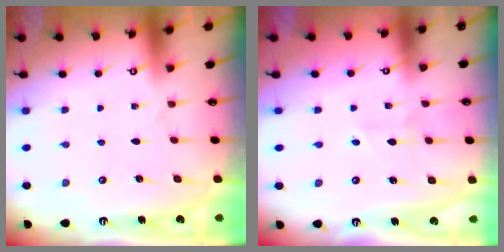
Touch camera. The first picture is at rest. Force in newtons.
{"total": 1.6, "press": 1.5, "slide": 0.7}